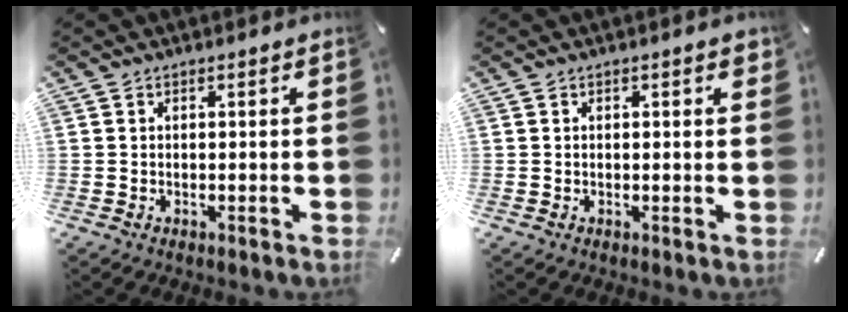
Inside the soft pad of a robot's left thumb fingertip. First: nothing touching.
{"total": 1.1, "force": [0.4, 0.3, 0.9], "torque": [-0.010, 0.000, 0.003]}